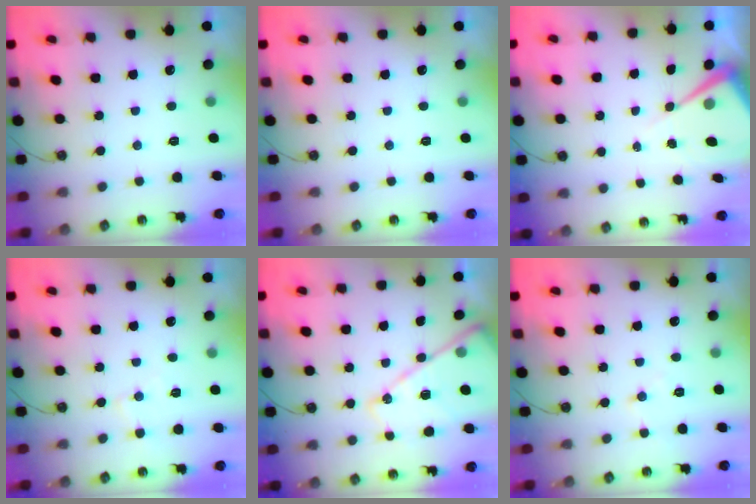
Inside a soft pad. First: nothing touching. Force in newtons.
{"total": 0.0}
{"total": 7.8, "press": 7.8, "slide": 0.7}
{"total": 5.4, "press": 5.4, "slide": 0.7}
{"total": 15.8, "press": 15.8, "slide": 1.2}
{"total": 5.7, "press": 5.7, "slide": 0.6}